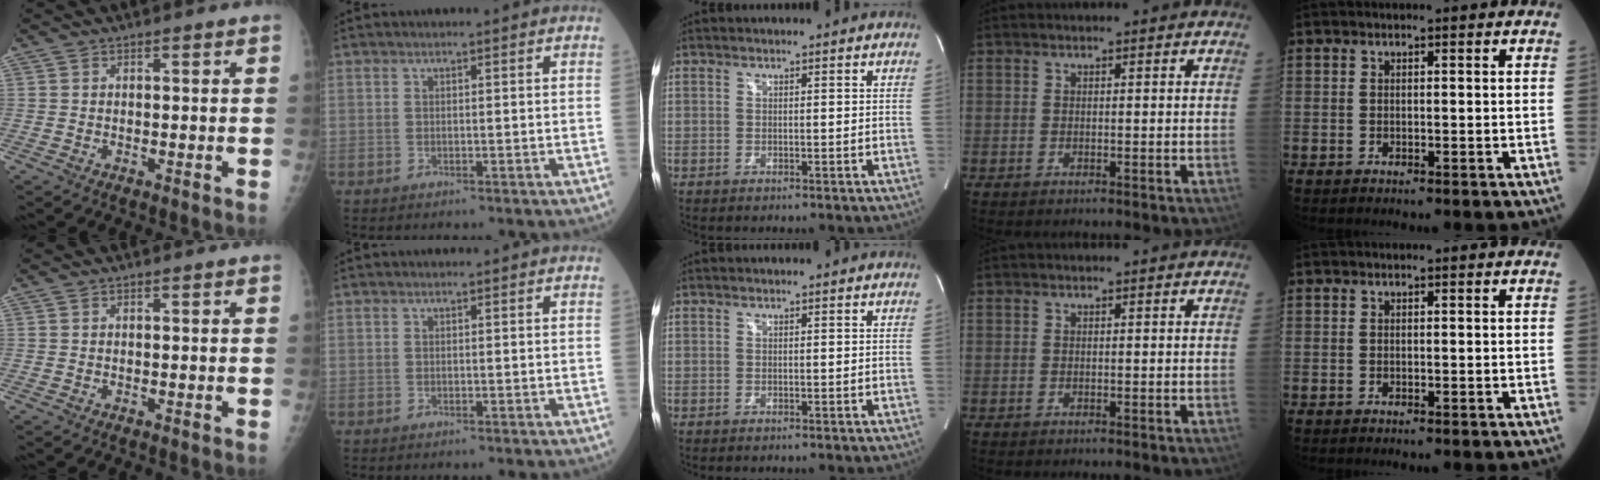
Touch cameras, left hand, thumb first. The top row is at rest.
{}